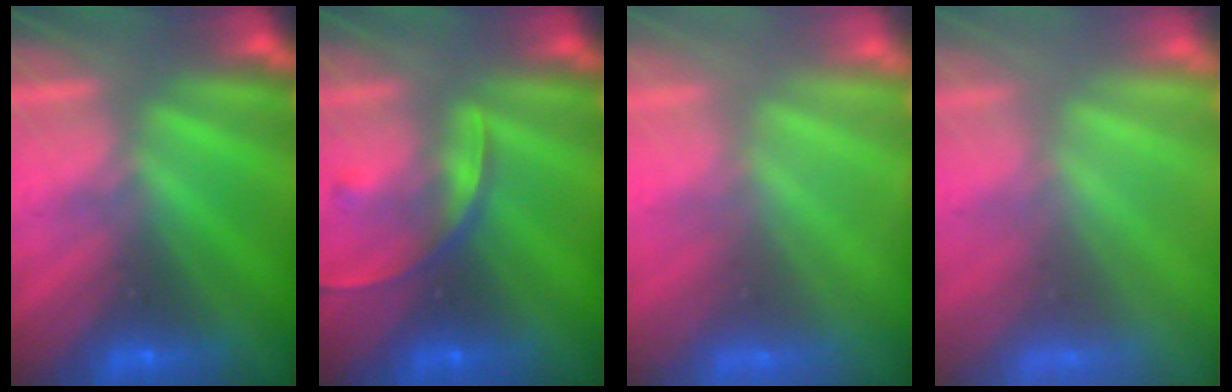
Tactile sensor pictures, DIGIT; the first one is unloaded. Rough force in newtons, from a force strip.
{"total": 2.5}
{"total": 9.1}
{"total": 7.3}